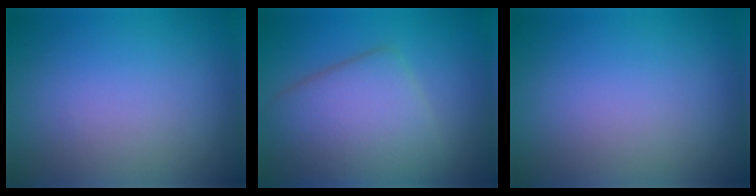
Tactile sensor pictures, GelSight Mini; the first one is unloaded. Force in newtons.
{"total": 7.3, "press": 7.3, "slide": 0.3}
{"total": 0.0}